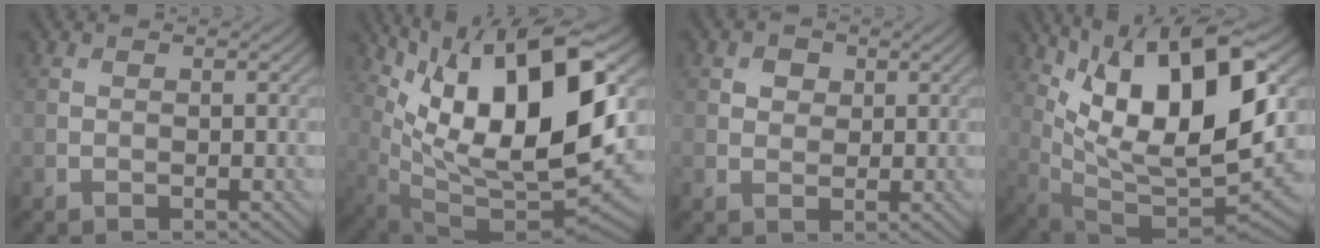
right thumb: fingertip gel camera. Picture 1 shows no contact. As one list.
[{"total": 18.0, "force": [6.3, 7.1, 15.3], "torque": [-0.285, 0.014, 0.115]}, {"total": 2.5, "force": [1.1, 2.0, 1.1], "torque": [-0.020, -0.004, 0.016]}, {"total": 16.3, "force": [6.5, 6.1, 13.7], "torque": [-0.262, 0.001, 0.123]}]